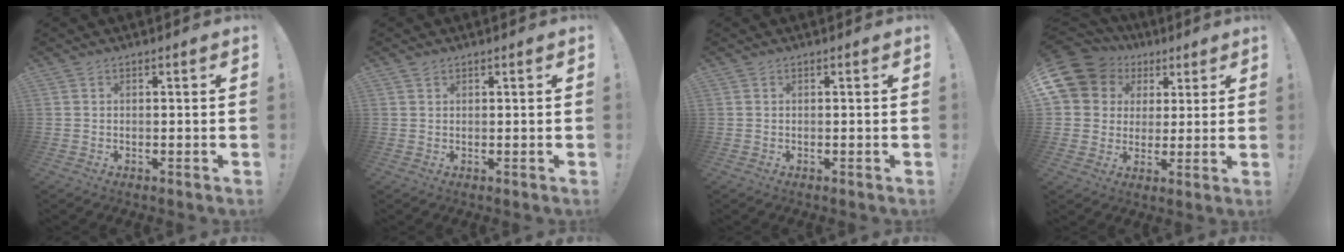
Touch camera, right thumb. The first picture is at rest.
{"total": 0.9, "force": [0.7, 0.5, 0.2], "torque": [0.001, -0.001, 0.013]}
{"total": 0.0}
{"total": 12.2, "force": [5.2, 10.0, 4.5], "torque": [-0.084, -0.030, 0.109]}